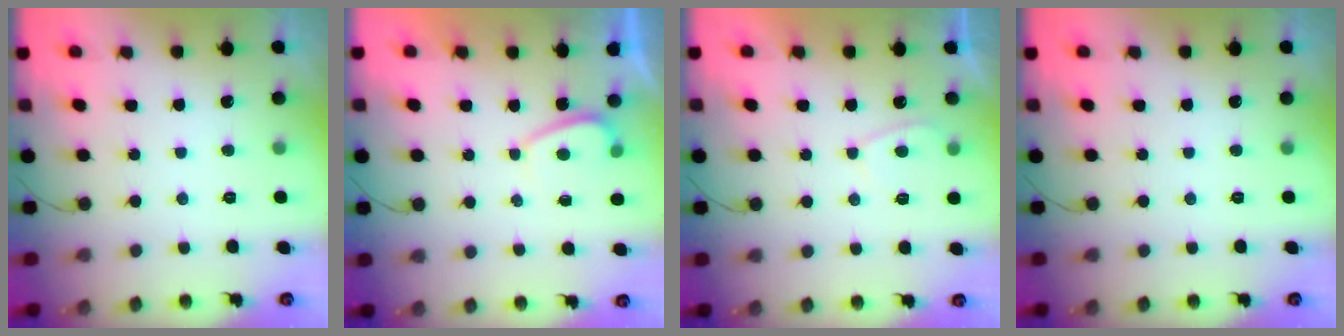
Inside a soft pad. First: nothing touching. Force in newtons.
{"total": 1.8, "press": 1.7, "slide": 0.6}
{"total": 2.2, "press": 2.2, "slide": 0.5}
{"total": 0.0}